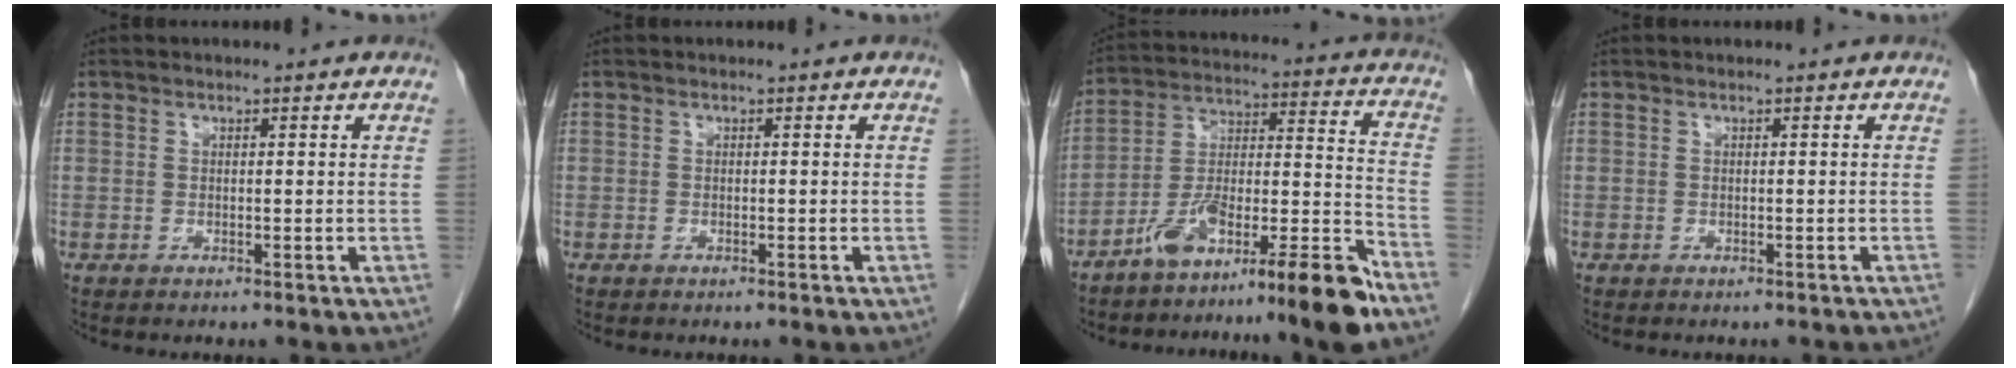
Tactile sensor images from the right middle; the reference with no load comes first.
{"total": 0.0}
{"total": 15.5, "force": [-11.5, 0.0, 10.3], "torque": [-0.172, 0.016, -0.191]}
{"total": 2.6, "force": [-2.4, 0.6, 0.8], "torque": [-0.016, -0.007, -0.027]}